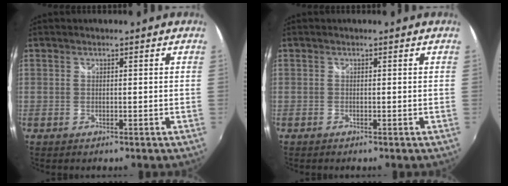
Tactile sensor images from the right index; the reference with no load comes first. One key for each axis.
{"total": 0.0}